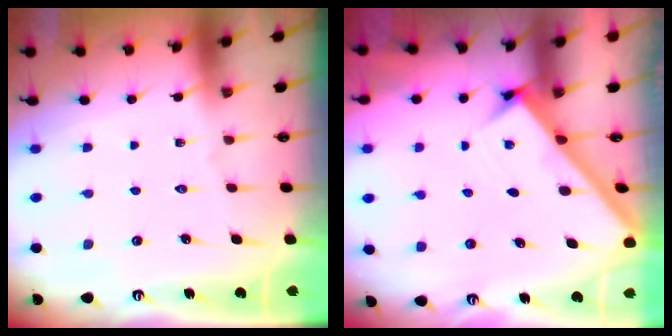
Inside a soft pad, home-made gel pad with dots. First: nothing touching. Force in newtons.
{"total": 2.7, "press": 2.7, "slide": 0.4}